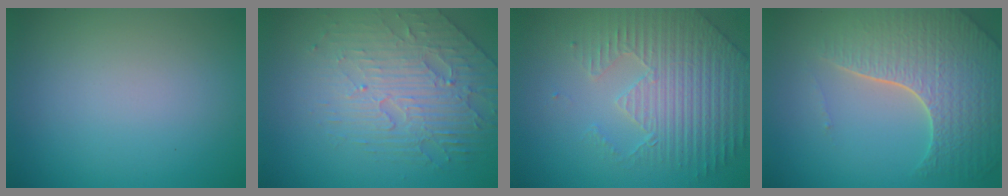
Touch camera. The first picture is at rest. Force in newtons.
{"total": 4.3, "press": 4.0, "slide": 1.7}
{"total": 4.3, "press": 4.1, "slide": 1.1}
{"total": 7.6, "press": 5.6, "slide": 5.1}